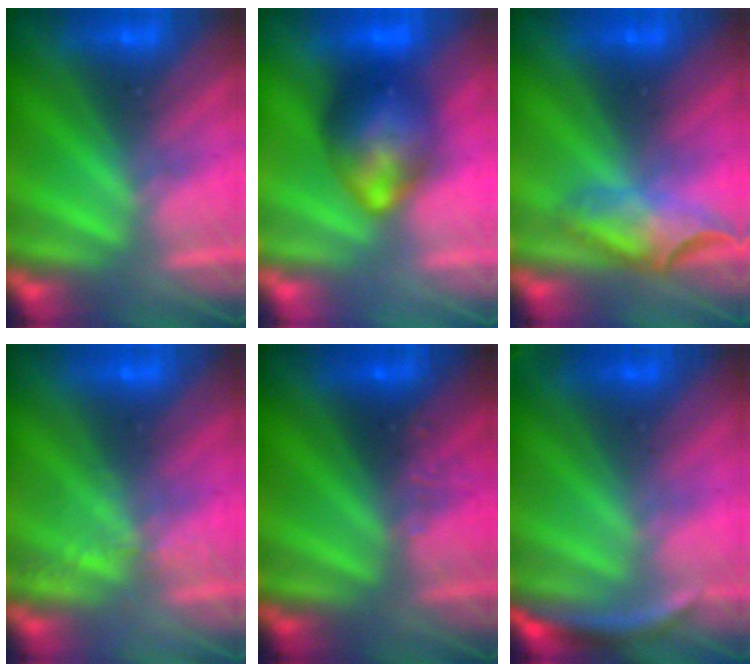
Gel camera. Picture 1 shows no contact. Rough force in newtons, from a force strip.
{"total": 10.7}
{"total": 4.6}
{"total": 2.2}
{"total": 2.4}
{"total": 2.9}